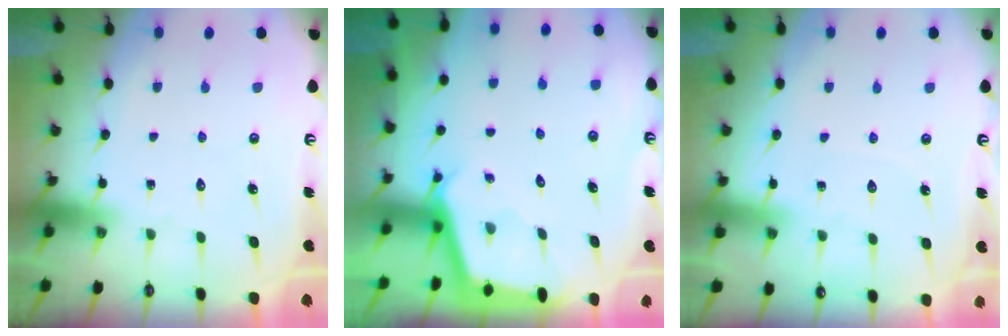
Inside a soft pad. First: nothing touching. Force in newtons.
{"total": 2.4, "press": 2.4, "slide": 0.1}
{"total": 2.7, "press": 2.6, "slide": 0.4}